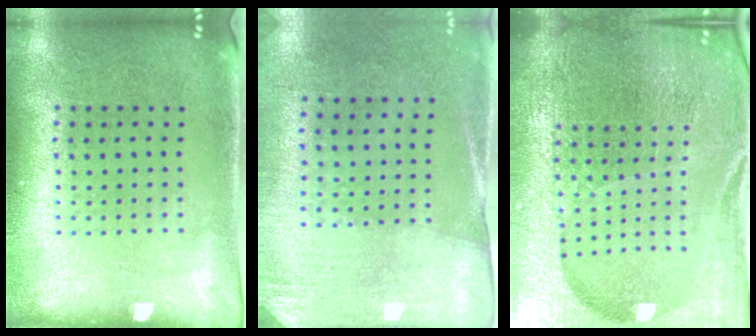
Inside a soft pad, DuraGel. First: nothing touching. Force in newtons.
{"total": 2.7, "press": 2.3, "slide": 1.4}
{"total": 6.9, "press": 5.9, "slide": 3.6}